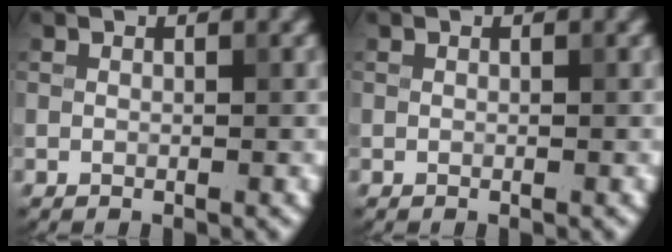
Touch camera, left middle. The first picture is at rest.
{"total": 0.0}